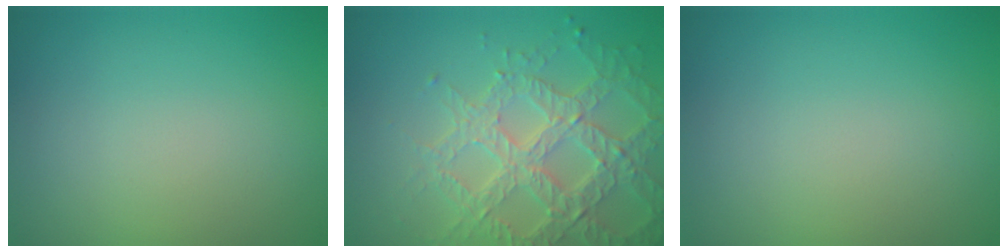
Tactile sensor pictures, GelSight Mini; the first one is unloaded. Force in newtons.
{"total": 5.8, "press": 4.8, "slide": 3.2}
{"total": 0.0}